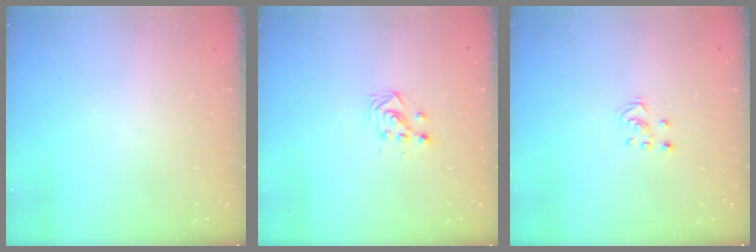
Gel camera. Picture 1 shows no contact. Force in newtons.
{"total": 2.9, "press": 2.9, "slide": 0.3}
{"total": 2.5, "press": 2.5, "slide": 0.2}